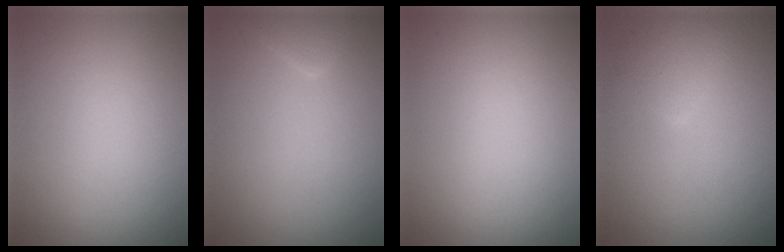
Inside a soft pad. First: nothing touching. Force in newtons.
{"total": 1.6, "press": 1.6, "slide": 0.1}
{"total": 0.0}
{"total": 2.3, "press": 2.3, "slide": 0.1}